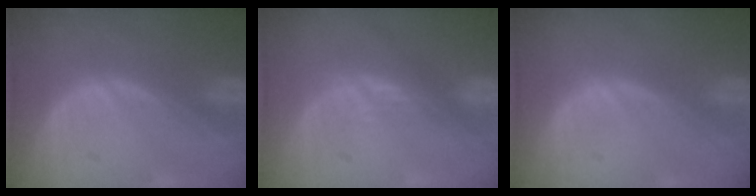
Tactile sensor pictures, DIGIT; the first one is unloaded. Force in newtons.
{"total": 2.0, "press": 1.5, "slide": 1.3}
{"total": 0.0}